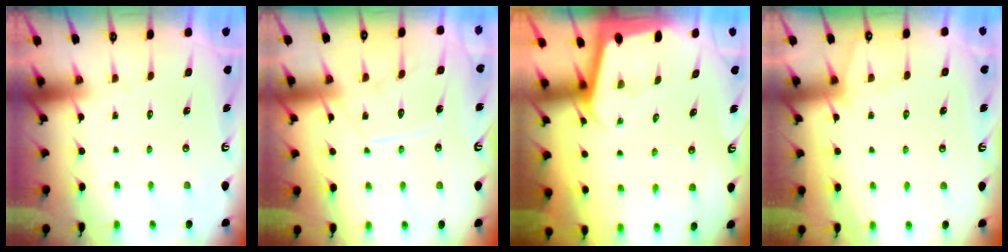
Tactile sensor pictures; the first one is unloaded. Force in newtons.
{"total": 9.5, "press": 9.5, "slide": 0.3}
{"total": 1.8, "press": 1.8, "slide": 0.1}
{"total": 4.4, "press": 4.3, "slide": 0.5}